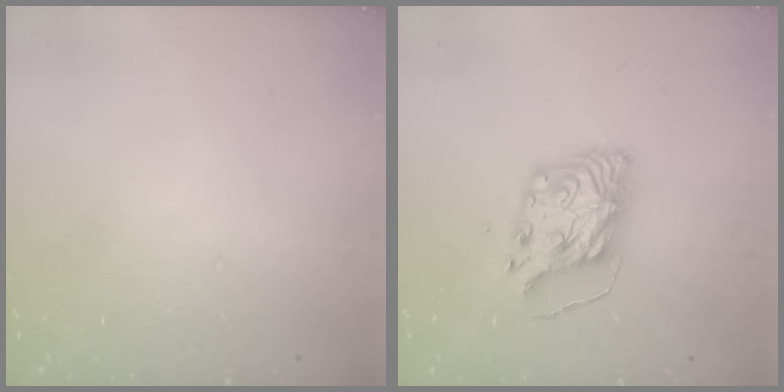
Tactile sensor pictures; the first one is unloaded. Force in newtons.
{"total": 9.2, "press": 9.1, "slide": 1.3}